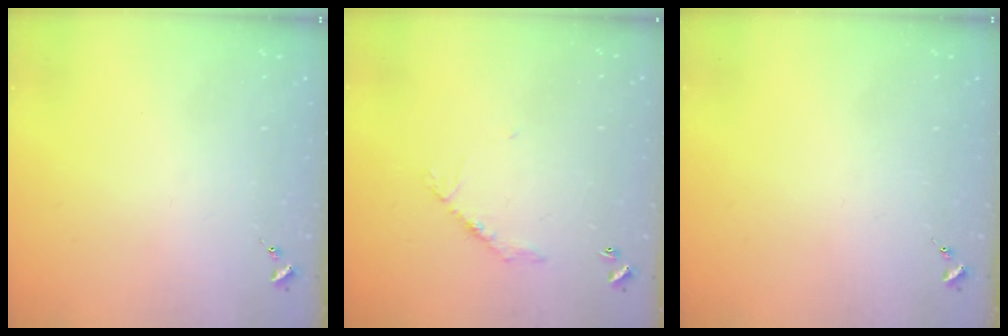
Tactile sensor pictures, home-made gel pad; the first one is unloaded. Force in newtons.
{"total": 6.4, "press": 6.4, "slide": 0.4}
{"total": 0.0}